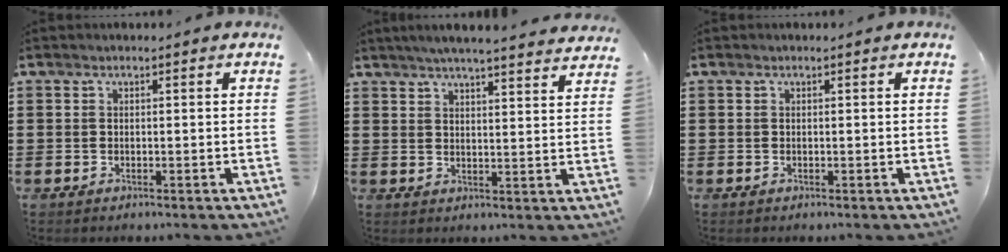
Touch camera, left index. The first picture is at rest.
{"total": 4.6, "force": [4.4, -0.4, 1.3], "torque": [-0.041, -0.019, 0.077]}
{"total": 0.0}